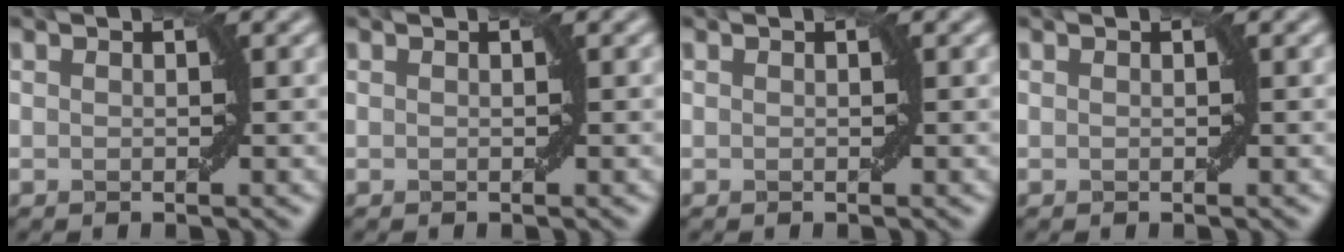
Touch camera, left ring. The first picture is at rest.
{"total": 0.0}
{"total": 0.0}
{"total": 0.0}